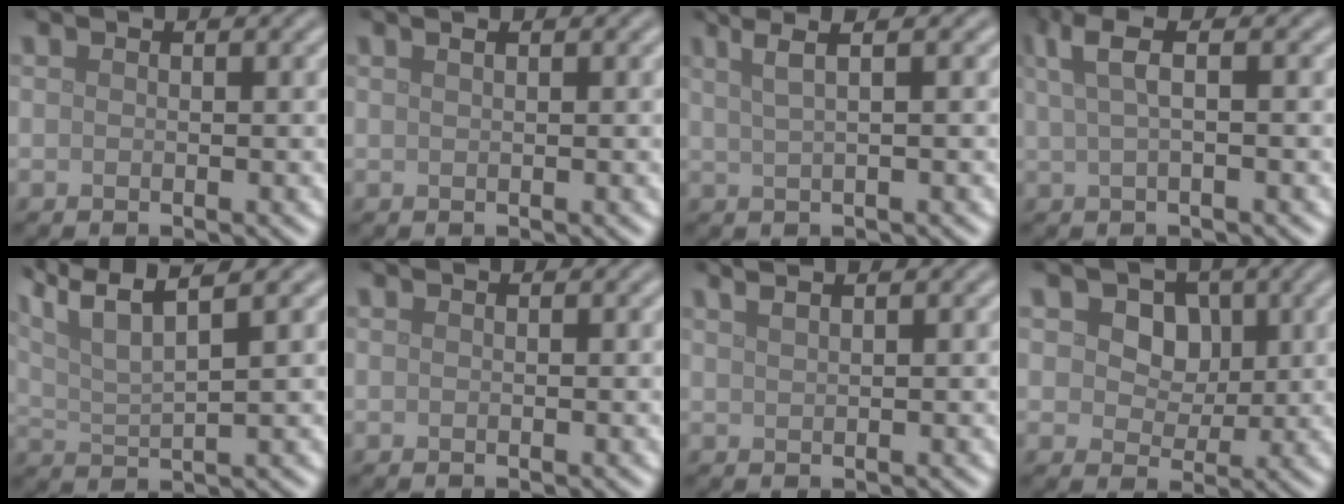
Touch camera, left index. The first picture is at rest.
{"total": 1.0, "force": [0.7, 0.4, 0.6], "torque": [-0.004, -0.002, 0.005]}
{"total": 3.9, "force": [2.2, 1.3, 3.0], "torque": [-0.036, 0.017, 0.008]}
{"total": 3.4, "force": [1.3, 1.0, 3.0], "torque": [-0.051, 0.008, 0.022]}
{"total": 8.3, "force": [5.5, 2.2, 5.8], "torque": [-0.101, 0.030, 0.074]}
{"total": 0.0}
{"total": 2.6, "force": [1.8, 1.0, 1.5], "torque": [-0.009, 0.010, 0.004]}
{"total": 5.6, "force": [2.3, 4.1, 3.0], "torque": [-0.063, 0.001, 0.031]}